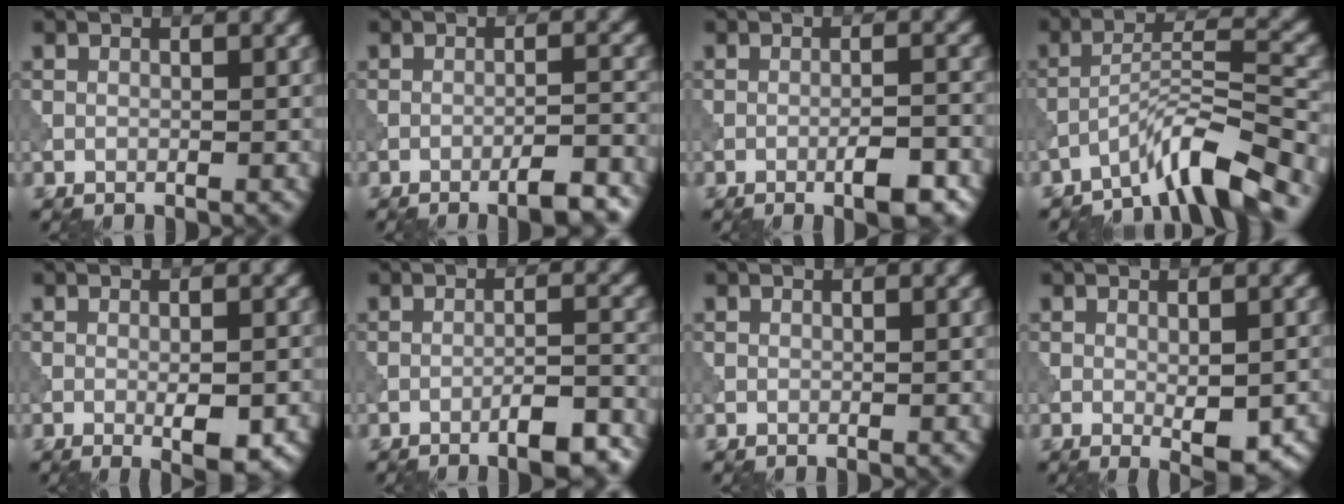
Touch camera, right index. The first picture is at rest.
{"total": 4.5, "force": [-3.1, 0.8, 3.2], "torque": [-0.048, 0.011, -0.049]}
{"total": 3.7, "force": [-1.8, 0.7, 3.1], "torque": [-0.052, 0.003, -0.029]}
{"total": 6.4, "force": [-5.0, 0.5, 3.9], "torque": [-0.062, 0.013, -0.094]}
{"total": 3.3, "force": [-1.0, 0.8, 3.0], "torque": [-0.050, -0.005, -0.011]}
{"total": 5.0, "force": [-3.3, 1.1, 3.6], "torque": [-0.054, 0.010, -0.049]}
{"total": 0.0}
{"total": 3.6, "force": [-0.8, 1.4, 3.2], "torque": [-0.047, -0.012, -0.004]}